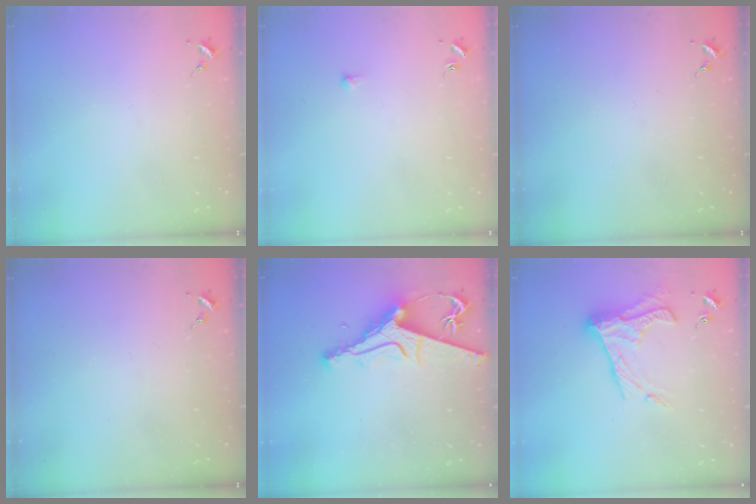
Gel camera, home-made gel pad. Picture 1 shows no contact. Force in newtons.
{"total": 2.9, "press": 2.8, "slide": 0.6}
{"total": 0.0}
{"total": 0.0}
{"total": 10.7, "press": 10.6, "slide": 1.0}
{"total": 14.5, "press": 14.5, "slide": 0.7}